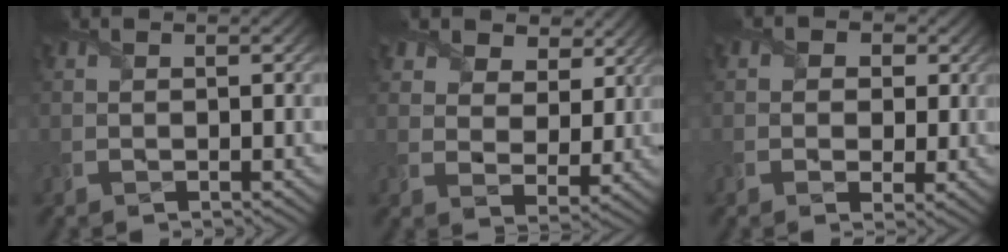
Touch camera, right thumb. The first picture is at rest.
{"total": 9.8, "force": [5.7, 6.4, 4.7], "torque": [-0.105, -0.002, 0.091]}
{"total": 5.0, "force": [1.3, 4.2, 2.5], "torque": [-0.049, -0.002, 0.003]}